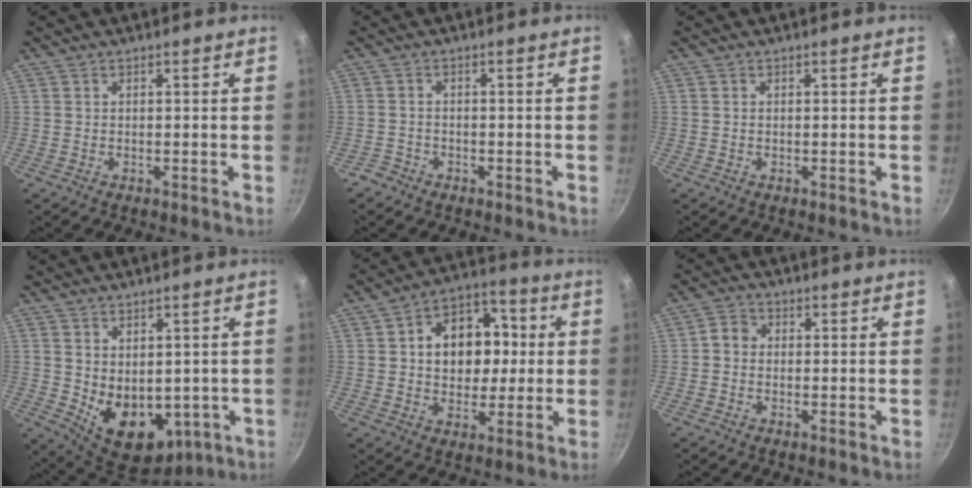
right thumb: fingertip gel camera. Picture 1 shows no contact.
{"total": 1.9, "force": [-1.5, 1.2, 0.1], "torque": [-0.002, 0.020, -0.029]}
{"total": 0.0}
{"total": 12.7, "force": [-0.8, 9.0, 9.0], "torque": [-0.110, -0.024, 0.018]}
{"total": 14.9, "force": [1.6, 11.4, 9.5], "torque": [-0.100, 0.022, 0.019]}
{"total": 2.9, "force": [-0.3, 2.5, 1.4], "torque": [-0.020, 0.009, -0.018]}